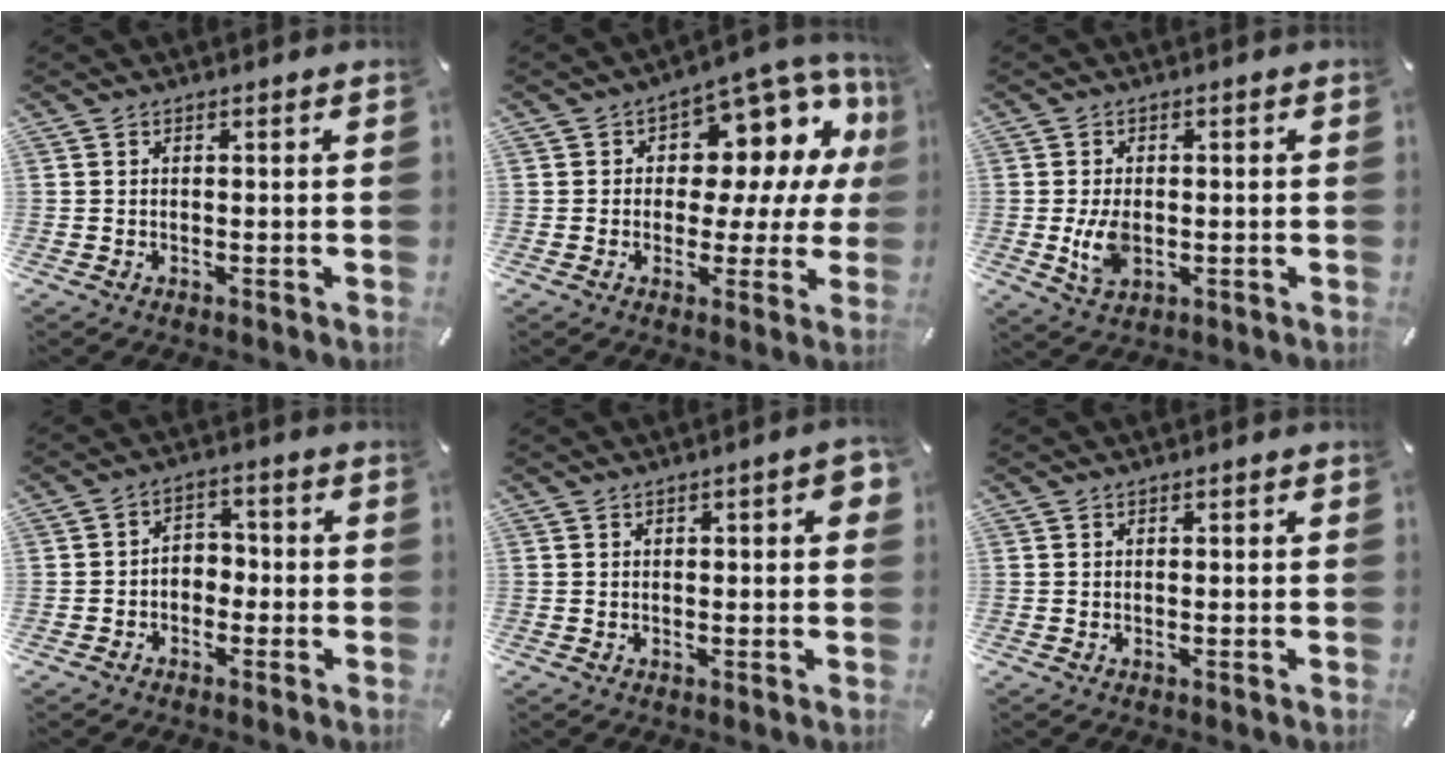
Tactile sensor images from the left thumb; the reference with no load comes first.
{"total": 10.6, "force": [4.4, 7.1, 6.5], "torque": [-0.080, -0.054, 0.079]}
{"total": 6.5, "force": [-0.8, 4.3, 4.9], "torque": [-0.109, -0.007, -0.018]}
{"total": 3.9, "force": [-2.3, 2.8, 1.2], "torque": [-0.023, 0.015, -0.047]}
{"total": 3.2, "force": [0.5, 1.3, 2.9], "torque": [-0.038, 0.001, 0.005]}
{"total": 0.0}